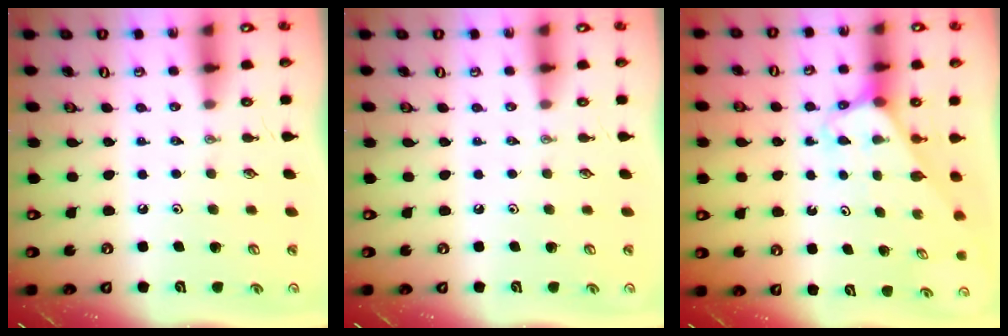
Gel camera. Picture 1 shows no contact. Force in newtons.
{"total": 0.0}
{"total": 3.2, "press": 3.2, "slide": 0.2}